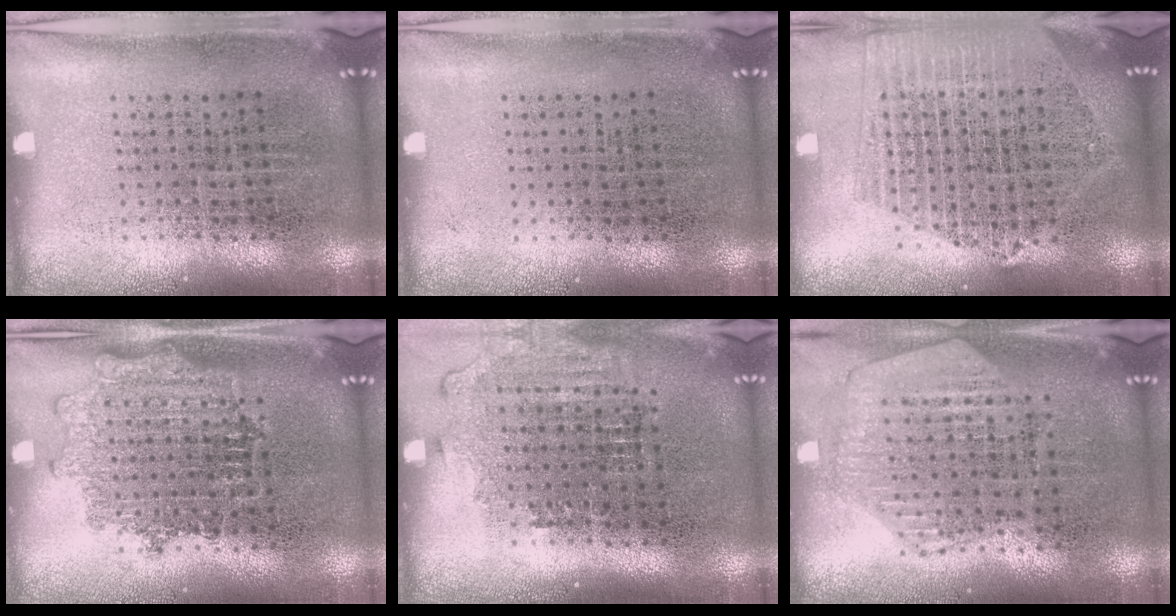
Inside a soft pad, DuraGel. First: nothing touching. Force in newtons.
{"total": 0.0}
{"total": 2.1, "press": 2.0, "slide": 0.9}
{"total": 1.2, "press": 1.2, "slide": 0.2}
{"total": 1.4, "press": 1.2, "slide": 0.6}
{"total": 1.2, "press": 1.2, "slide": 0.2}